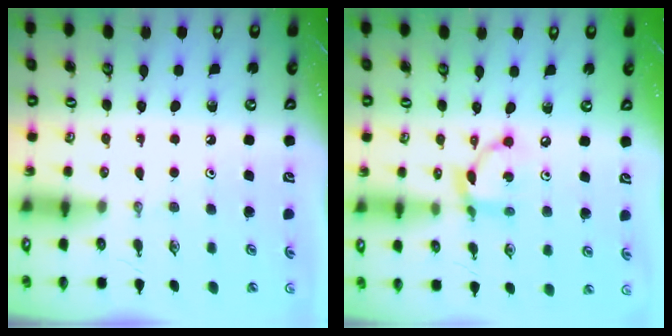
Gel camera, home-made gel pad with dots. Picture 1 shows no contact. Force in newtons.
{"total": 8.5, "press": 8.5, "slide": 0.4}